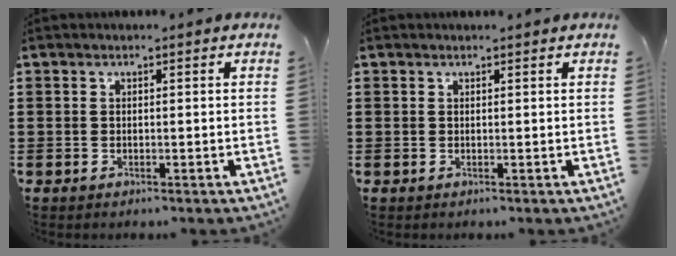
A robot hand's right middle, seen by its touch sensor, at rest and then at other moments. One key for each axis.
{"total": 0.0}